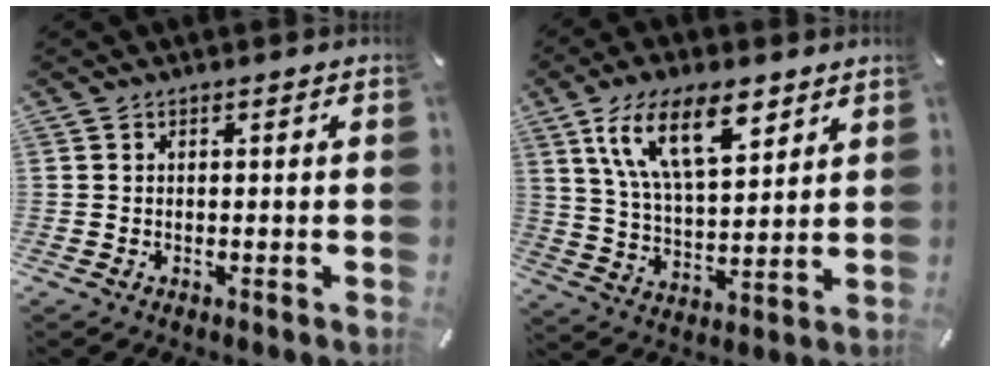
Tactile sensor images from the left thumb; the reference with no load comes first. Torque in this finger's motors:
{"motor_torque": [1.94, 2.13, 1.43, -1.34, 0.38]}